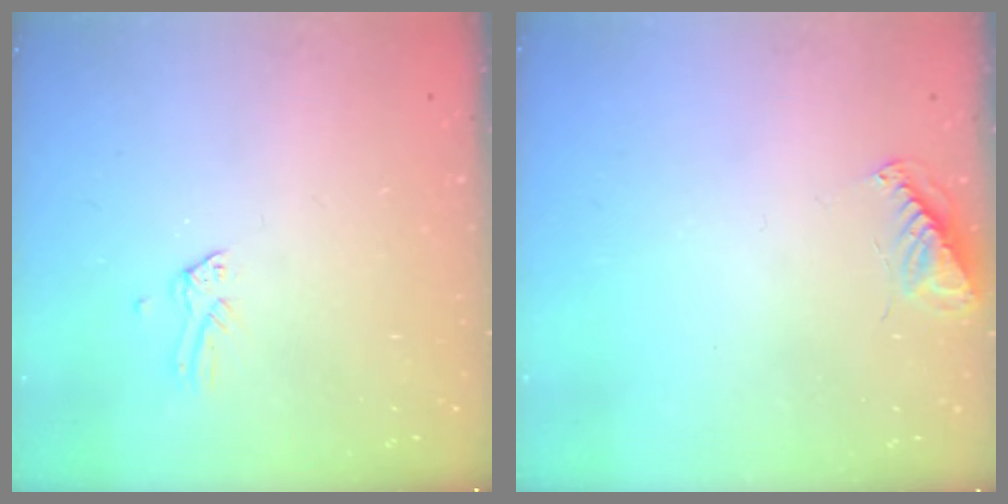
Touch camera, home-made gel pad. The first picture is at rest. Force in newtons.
{"total": 7.6, "press": 7.6, "slide": 0.6}